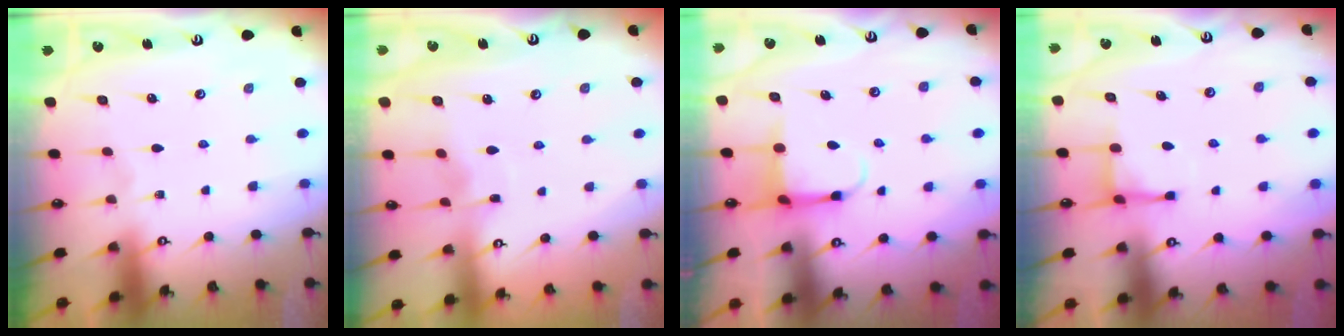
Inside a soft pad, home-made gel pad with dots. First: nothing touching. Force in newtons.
{"total": 4.1, "press": 4.0, "slide": 0.6}
{"total": 4.2, "press": 4.1, "slide": 1.1}
{"total": 4.4, "press": 4.3, "slide": 0.7}